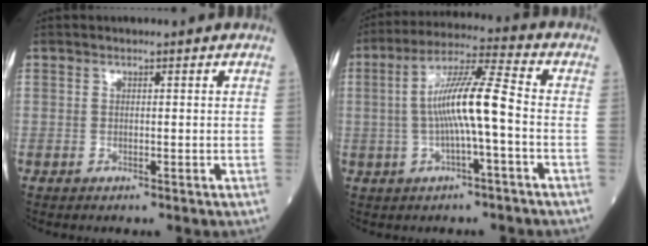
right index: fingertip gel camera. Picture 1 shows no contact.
{"total": 9.9, "force": [-1.0, 0.4, 9.9], "torque": [-0.183, 0.017, -0.024]}